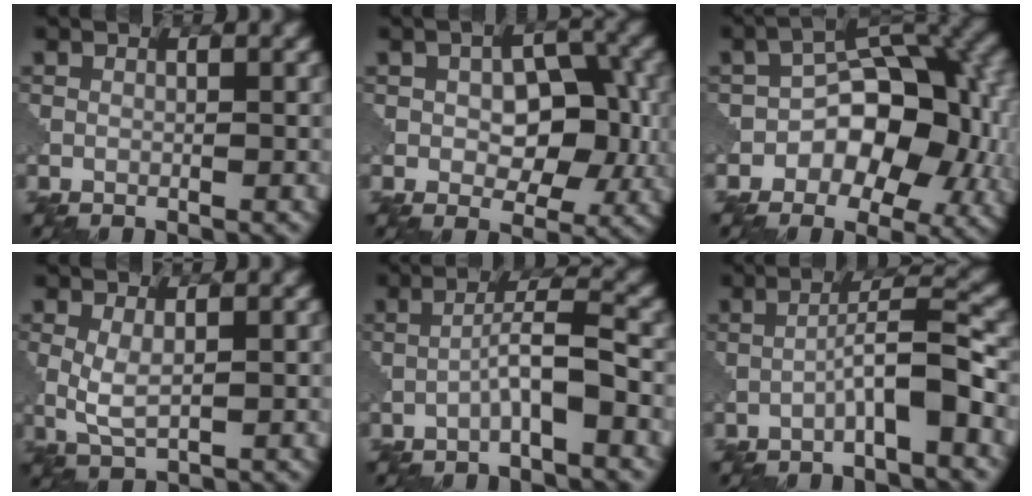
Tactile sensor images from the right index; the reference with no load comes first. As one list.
[{"total": 6.6, "force": [0.0, 4.0, 5.3], "torque": [-0.078, -0.003, 0.000]}, {"total": 10.4, "force": [-2.0, 6.7, 7.7], "torque": [-0.081, 0.010, -0.040]}, {"total": 2.6, "force": [0.2, 1.0, 2.4], "torque": [-0.057, -0.001, 0.005]}, {"total": 3.5, "force": [-1.4, 0.3, 3.2], "torque": [-0.057, 0.017, -0.033]}, {"total": 4.3, "force": [-1.9, 0.3, 3.8], "torque": [-0.064, 0.022, -0.040]}]